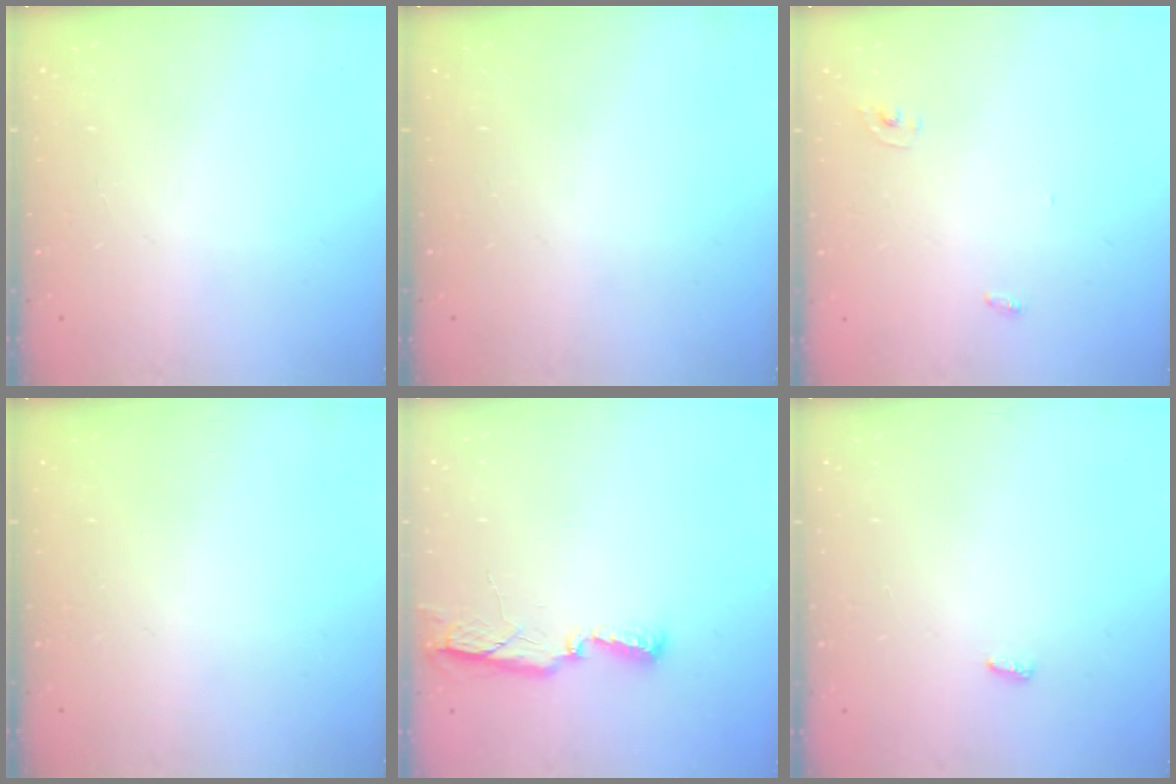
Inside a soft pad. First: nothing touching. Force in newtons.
{"total": 0.0}
{"total": 2.4, "press": 2.4, "slide": 0.2}
{"total": 0.0}
{"total": 6.6, "press": 6.5, "slide": 1.1}
{"total": 2.8, "press": 2.8, "slide": 0.5}